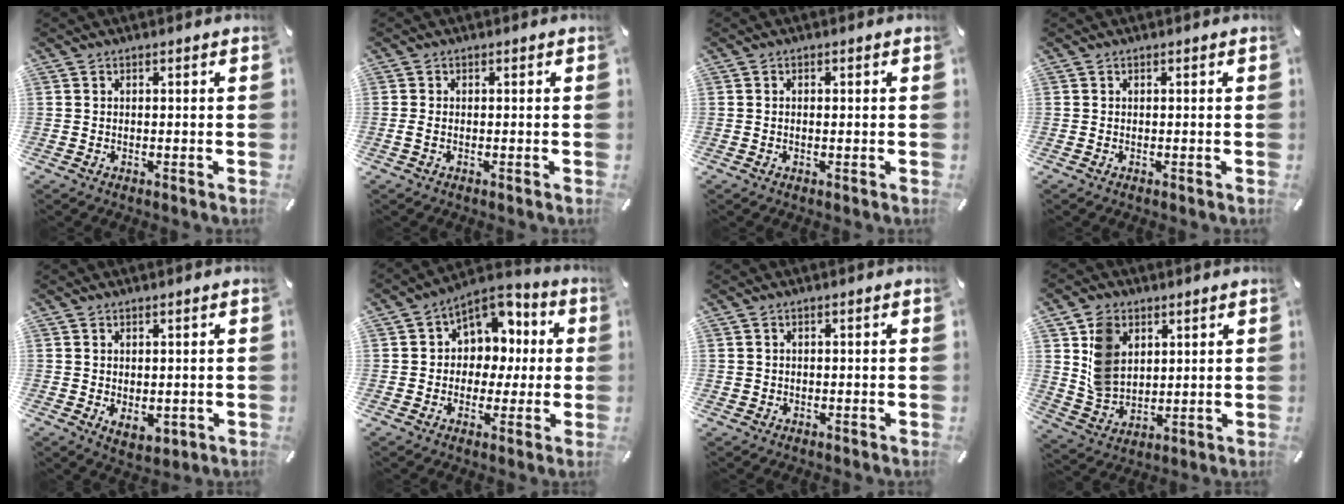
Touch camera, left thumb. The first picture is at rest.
{"total": 1.1, "force": [-0.3, 0.4, 1.0], "torque": [-0.019, 0.001, -0.007]}
{"total": 0.5, "force": [-0.1, 0.2, 0.5], "torque": [-0.009, 0.000, -0.002]}
{"total": 0.0}
{"total": 3.0, "force": [0.7, 2.1, 2.1], "torque": [-0.022, -0.005, 0.013]}
{"total": 9.4, "force": [1.8, 8.5, 3.4], "torque": [-0.052, -0.014, 0.038]}
{"total": 1.0, "force": [0.0, 1.0, 0.0], "torque": [0.000, 0.006, -0.002]}
{"total": 10.4, "force": [4.2, 8.1, 4.9], "torque": [-0.103, -0.001, 0.085]}